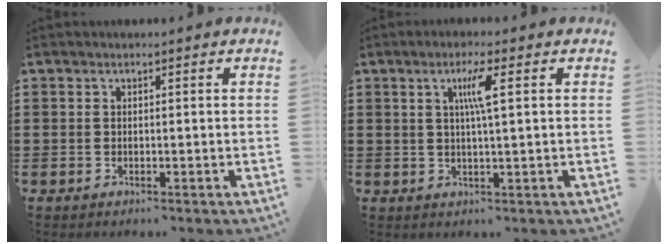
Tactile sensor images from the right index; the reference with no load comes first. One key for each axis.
{"total": 4.2, "fx": 1.2, "fy": -0.1, "fz": 4.0, "tx": -0.082, "ty": 0.000, "tz": 0.016}